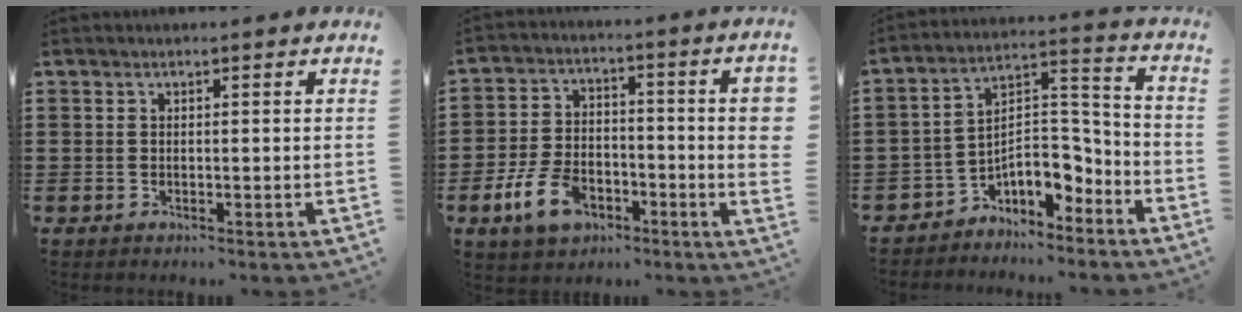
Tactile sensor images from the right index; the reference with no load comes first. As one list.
[{"total": 9.7, "force": [-3.9, 4.7, 7.5], "torque": [-0.160, 0.002, -0.072]}, {"total": 6.9, "force": [-4.5, 3.8, 3.5], "torque": [-0.065, -0.002, -0.089]}]